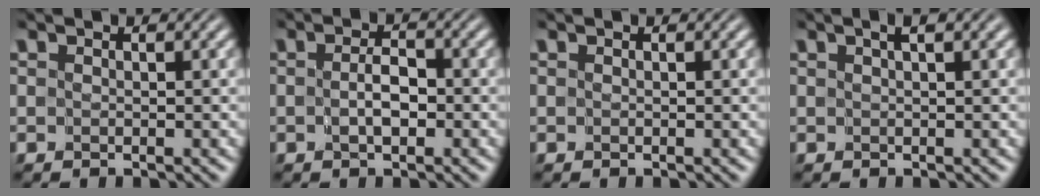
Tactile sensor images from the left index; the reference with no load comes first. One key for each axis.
{"total": 1.9, "fx": -0.6, "fy": 0.8, "fz": 1.7, "tx": -0.033, "ty": -0.002, "tz": -0.011}
{"total": 0.0}
{"total": 1.5, "fx": 0.8, "fy": 0.1, "fz": 1.2, "tx": -0.015, "ty": 0.000, "tz": 0.011}